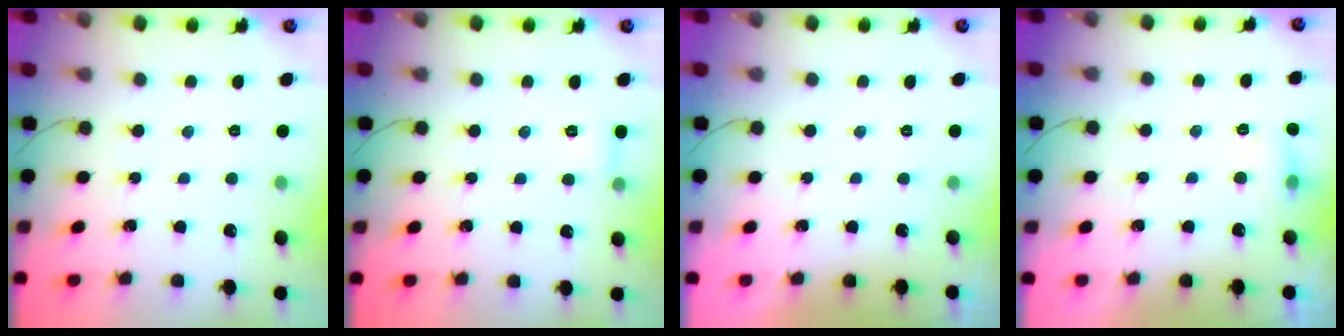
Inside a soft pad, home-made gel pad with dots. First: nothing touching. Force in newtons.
{"total": 6.2, "press": 5.9, "slide": 1.9}
{"total": 0.0}
{"total": 5.8, "press": 5.5, "slide": 1.6}